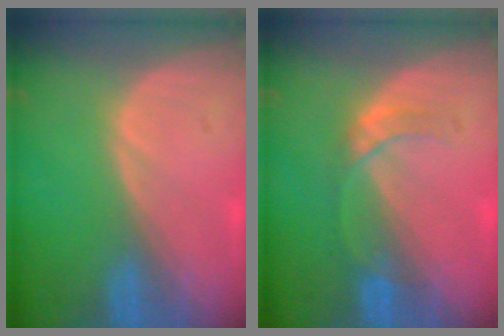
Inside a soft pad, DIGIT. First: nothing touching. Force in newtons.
{"total": 3.0, "press": 3.0, "slide": 0.3}